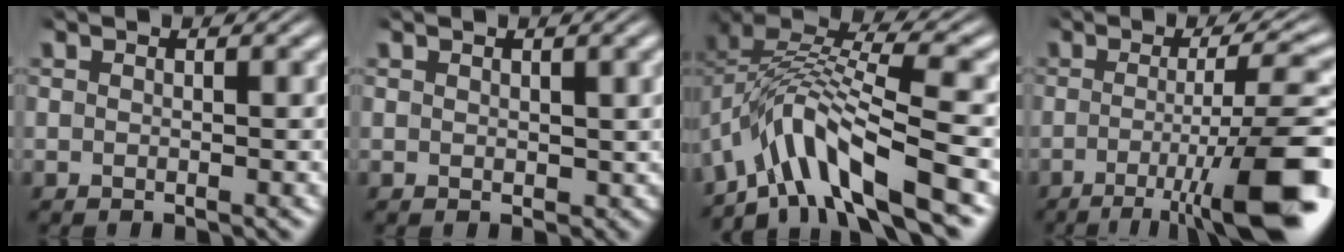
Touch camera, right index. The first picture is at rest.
{"total": 0.6, "force": [0.0, 0.6, 0.1], "torque": [-0.004, -0.013, 0.010]}
{"total": 8.8, "force": [-2.8, 5.1, 6.6], "torque": [-0.143, -0.024, -0.038]}
{"total": 10.7, "force": [-5.1, 2.5, 9.0], "torque": [-0.124, -0.021, -0.061]}